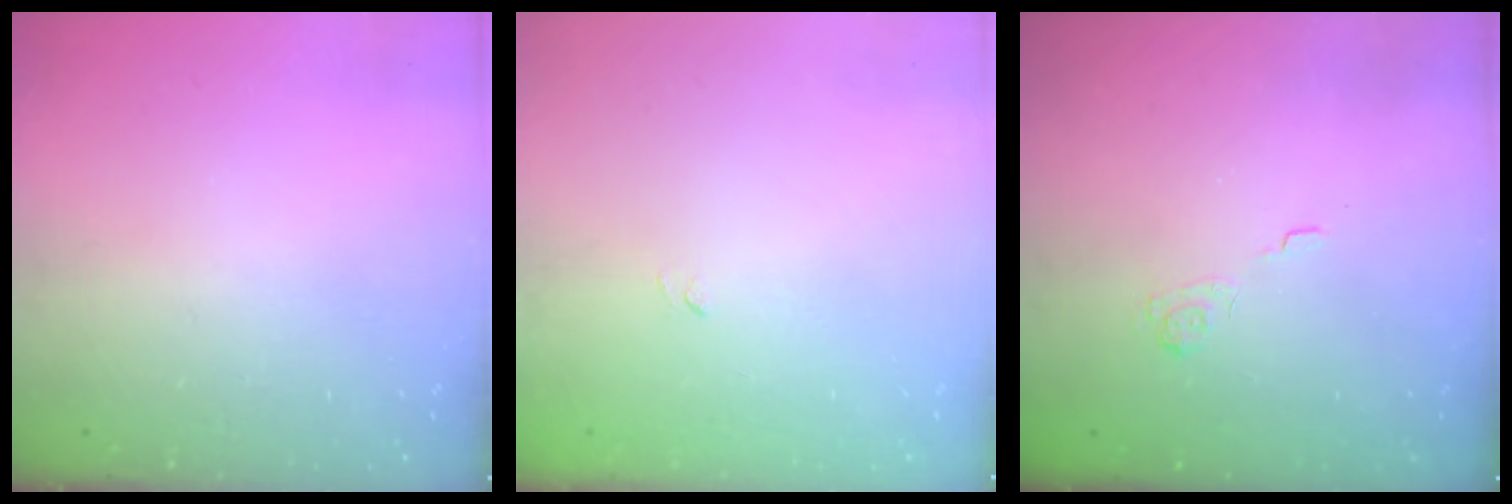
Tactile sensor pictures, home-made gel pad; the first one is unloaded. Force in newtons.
{"total": 3.3, "press": 3.1, "slide": 1.0}
{"total": 2.2, "press": 1.7, "slide": 1.4}